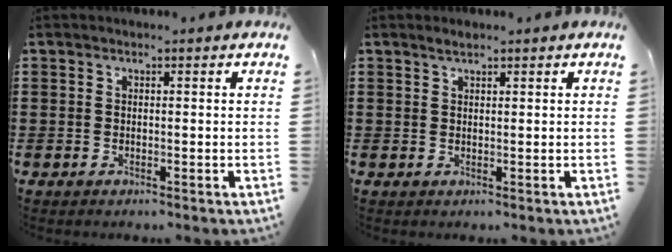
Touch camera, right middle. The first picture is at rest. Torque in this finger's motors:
{"motor_torque": [-0.39, -0.33, 0.09, 0.00]}